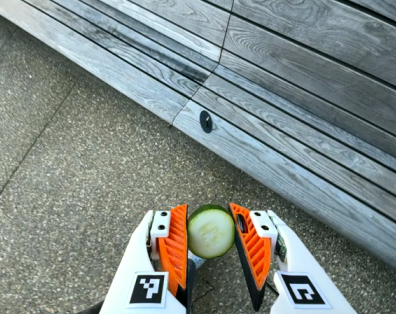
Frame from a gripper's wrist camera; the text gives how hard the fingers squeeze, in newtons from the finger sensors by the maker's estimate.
{"total": 13.0, "left": 13.1, "right": 12.9}